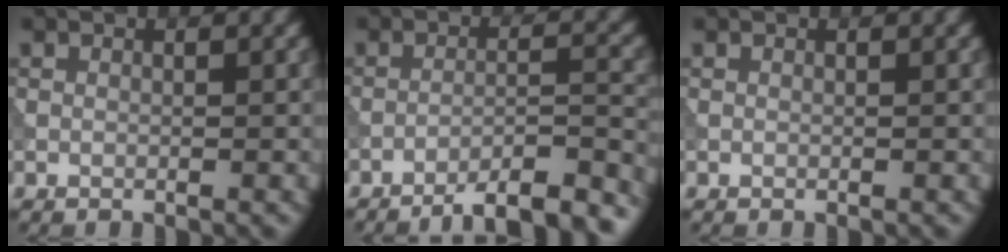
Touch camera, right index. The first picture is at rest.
{"total": 10.6, "force": [-9.2, 2.0, 4.8], "torque": [-0.056, 0.010, -0.116]}
{"total": 0.0}